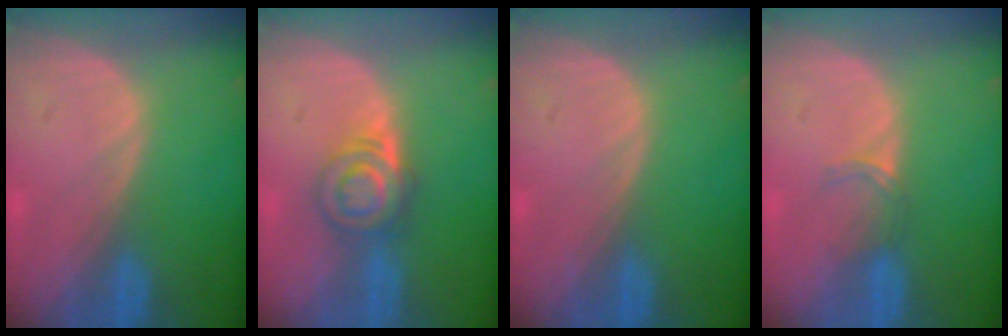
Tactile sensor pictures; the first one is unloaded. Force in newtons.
{"total": 6.3, "press": 5.5, "slide": 3.1}
{"total": 0.0}
{"total": 2.2, "press": 1.7, "slide": 1.3}